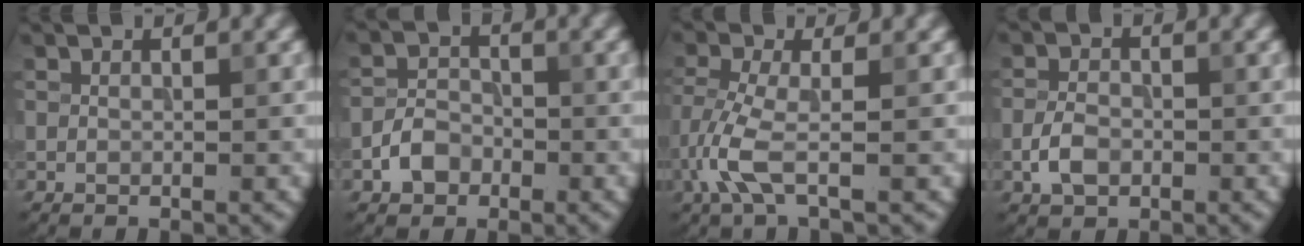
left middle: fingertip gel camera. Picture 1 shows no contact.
{"total": 2.8, "force": [-1.4, 2.0, 1.3], "torque": [-0.019, 0.007, -0.030]}
{"total": 3.9, "force": [-1.6, 1.0, 3.4], "torque": [-0.085, -0.001, -0.042]}
{"total": 2.6, "force": [-0.9, 1.7, 1.7], "torque": [-0.031, 0.003, -0.023]}